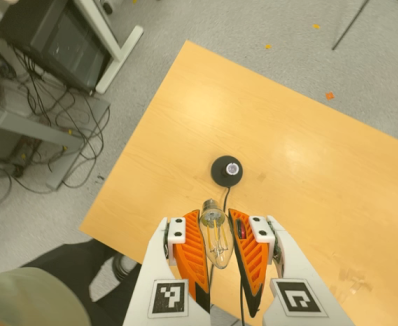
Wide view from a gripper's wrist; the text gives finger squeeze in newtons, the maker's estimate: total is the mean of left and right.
{"total": 21.4, "left": 23.2, "right": 19.6}